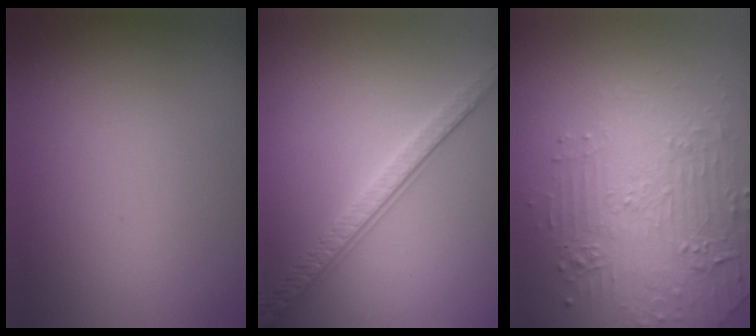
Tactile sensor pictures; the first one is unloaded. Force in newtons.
{"total": 3.6, "press": 3.3, "slide": 1.6}
{"total": 4.8, "press": 3.7, "slide": 3.1}